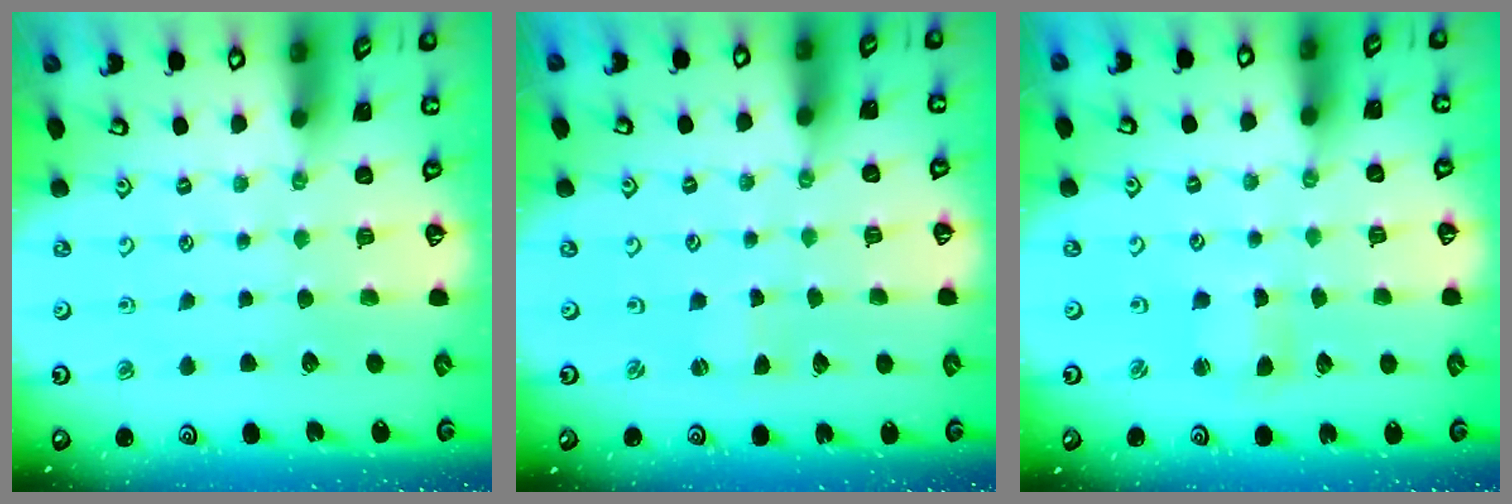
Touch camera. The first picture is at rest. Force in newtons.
{"total": 0.8, "press": 0.8, "slide": 0.2}
{"total": 1.6, "press": 1.6, "slide": 0.3}